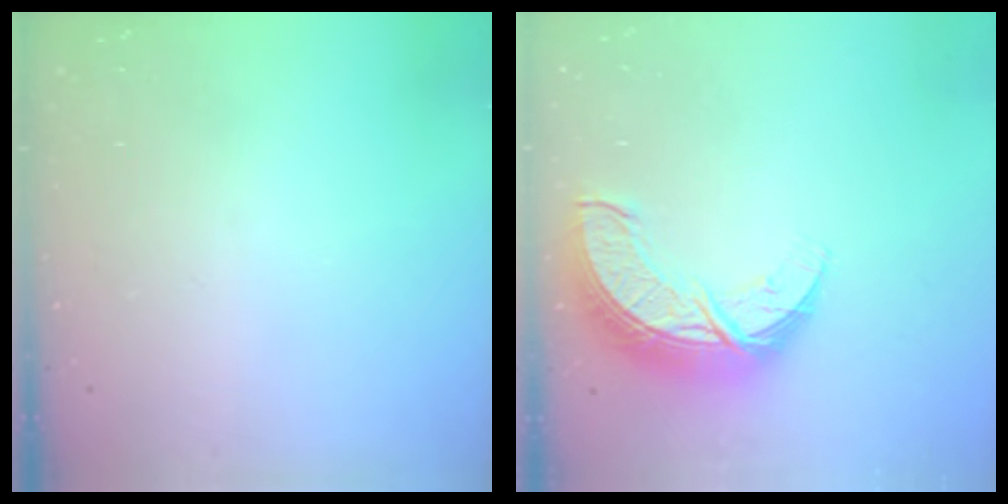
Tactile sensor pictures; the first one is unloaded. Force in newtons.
{"total": 11.4, "press": 11.4, "slide": 0.8}